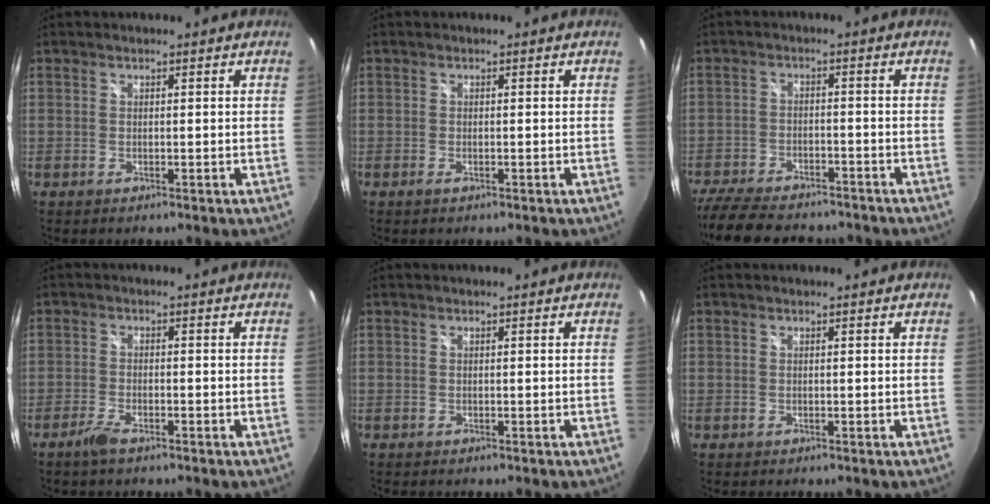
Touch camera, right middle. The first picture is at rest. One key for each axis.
{"total": 1.0, "fx": -0.6, "fy": 0.4, "fz": 0.6, "tx": -0.011, "ty": -0.003, "tz": -0.010}
{"total": 15.2, "fx": -12.7, "fy": 5.0, "fz": 6.8, "tx": -0.158, "ty": -0.029, "tz": -0.201}
{"total": 3.5, "fx": -2.6, "fy": 1.0, "fz": 2.1, "tx": -0.058, "ty": -0.005, "tz": -0.052}
{"total": 0.0}
{"total": 0.0}